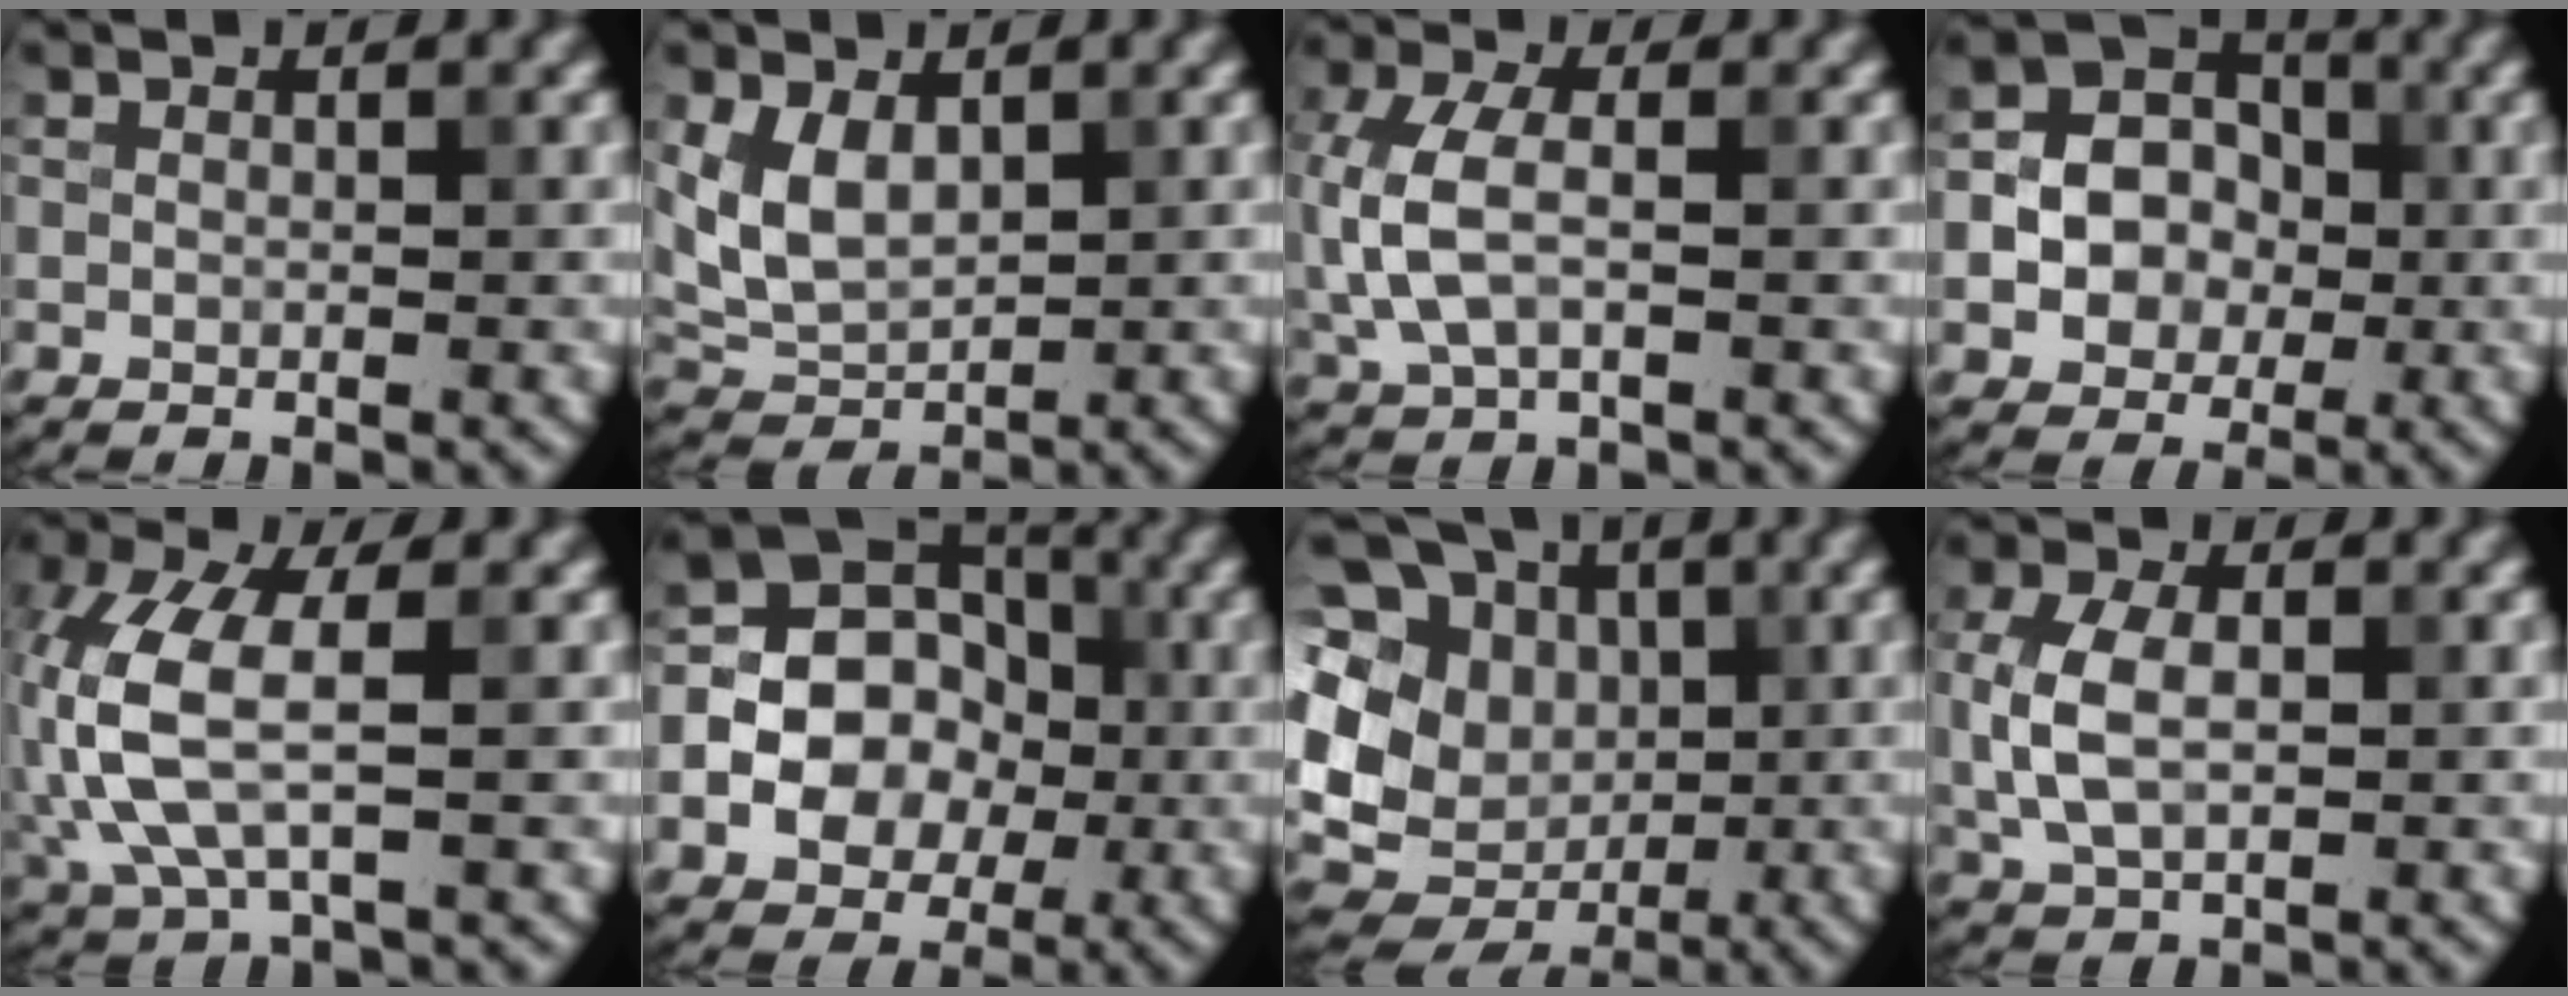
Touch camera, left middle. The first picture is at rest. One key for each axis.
{"total": 4.3, "fx": 1.2, "fy": 2.8, "fz": 3.0, "tx": -0.070, "ty": -0.002, "tz": 0.028}
{"total": 5.3, "fx": -0.2, "fy": 3.1, "fz": 4.3, "tx": -0.116, "ty": 0.002, "tz": -0.006}
{"total": 7.4, "fx": -0.7, "fy": 6.5, "fz": 3.5, "tx": -0.053, "ty": 0.012, "tz": -0.027}
{"total": 6.8, "fx": -0.1, "fy": 3.0, "fz": 6.1, "tx": -0.160, "ty": 0.004, "tz": -0.002}
{"total": 10.2, "fx": -1.9, "fy": 8.6, "fz": 5.1, "tx": -0.076, "ty": 0.006, "tz": -0.051}
{"total": 12.9, "fx": 1.6, "fy": 10.9, "fz": 6.7, "tx": -0.141, "ty": 0.013, "tz": 0.016}
{"total": 5.1, "fx": 0.1, "fy": 3.3, "fz": 3.9, "tx": -0.094, "ty": 0.002, "tz": 0.003}